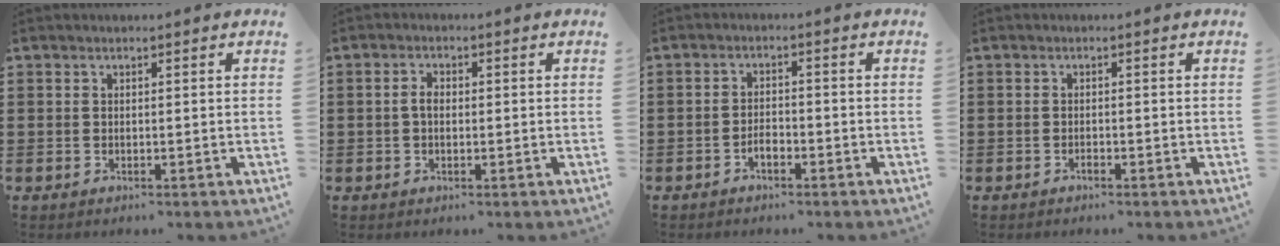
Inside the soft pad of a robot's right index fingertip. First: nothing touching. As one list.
[{"total": 2.2, "force": [-0.1, 1.2, 1.8], "torque": [-0.035, 0.005, -0.003]}, {"total": 2.1, "force": [-1.4, 1.0, 1.3], "torque": [-0.028, 0.003, -0.027]}, {"total": 0.7, "force": [-0.6, 0.3, 0.3], "torque": [-0.008, 0.000, -0.012]}]